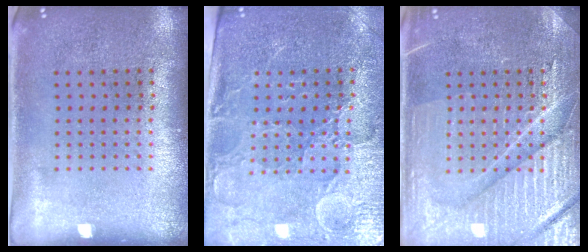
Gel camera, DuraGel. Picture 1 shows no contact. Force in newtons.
{"total": 3.4, "press": 3.3, "slide": 0.9}
{"total": 4.3, "press": 4.2, "slide": 0.5}